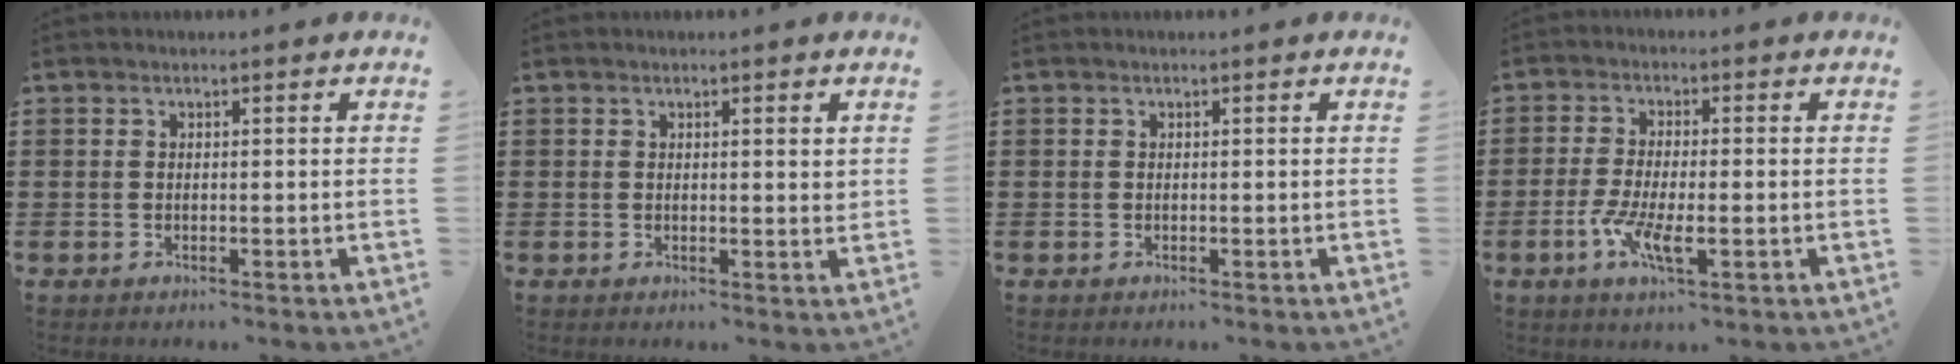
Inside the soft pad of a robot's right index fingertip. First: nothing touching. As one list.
[{"total": 1.3, "force": [0.5, 0.3, 1.2], "torque": [-0.016, -0.001, 0.006]}, {"total": 0.0}, {"total": 6.0, "force": [-2.2, 1.7, 5.3], "torque": [-0.114, -0.011, -0.044]}]